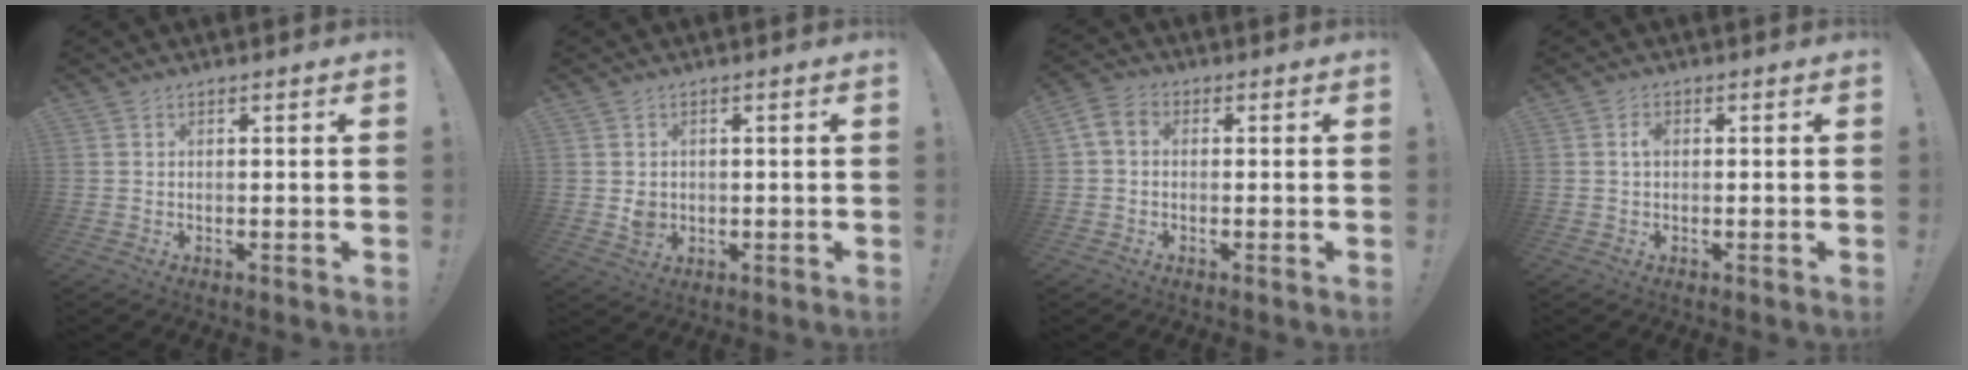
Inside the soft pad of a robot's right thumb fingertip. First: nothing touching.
{"total": 3.6, "force": [0.4, 3.2, 1.5], "torque": [-0.006, -0.004, 0.008]}
{"total": 5.5, "force": [0.7, 4.3, 3.5], "torque": [-0.072, 0.011, 0.019]}
{"total": 1.8, "force": [0.2, 1.1, 1.3], "torque": [-0.020, 0.003, 0.000]}